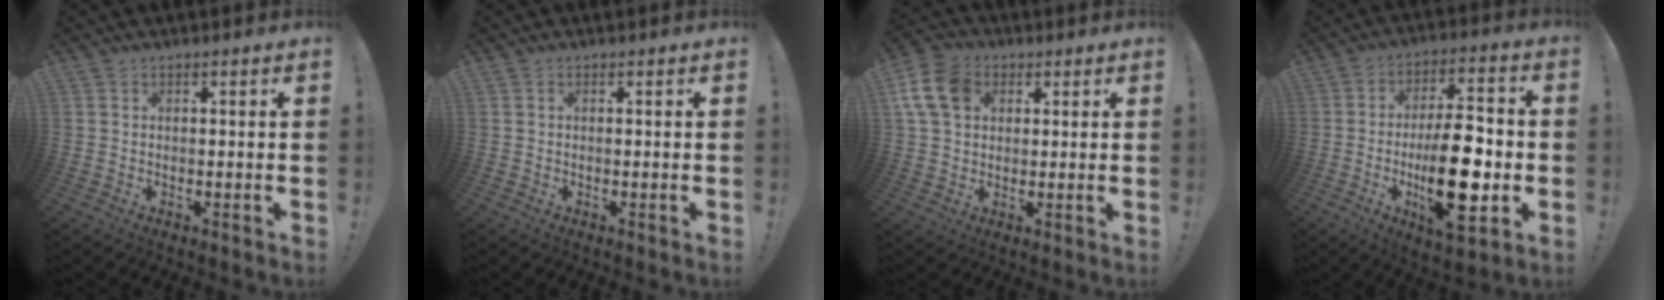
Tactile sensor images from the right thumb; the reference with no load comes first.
{"total": 0.0}
{"total": 11.6, "force": [3.9, 8.6, 6.7], "torque": [-0.124, -0.003, 0.079]}
{"total": 19.8, "force": [-3.9, 7.6, 17.9], "torque": [-0.308, 0.007, -0.059]}